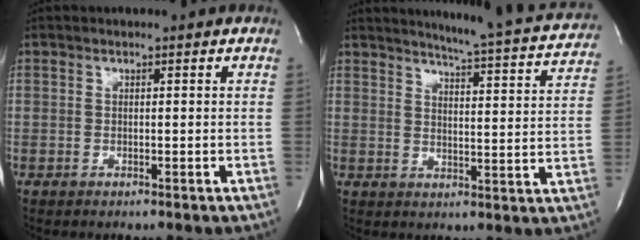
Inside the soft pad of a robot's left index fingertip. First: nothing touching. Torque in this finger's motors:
{"motor_torque": [-0.06, -0.05, 0.12, 0.06]}